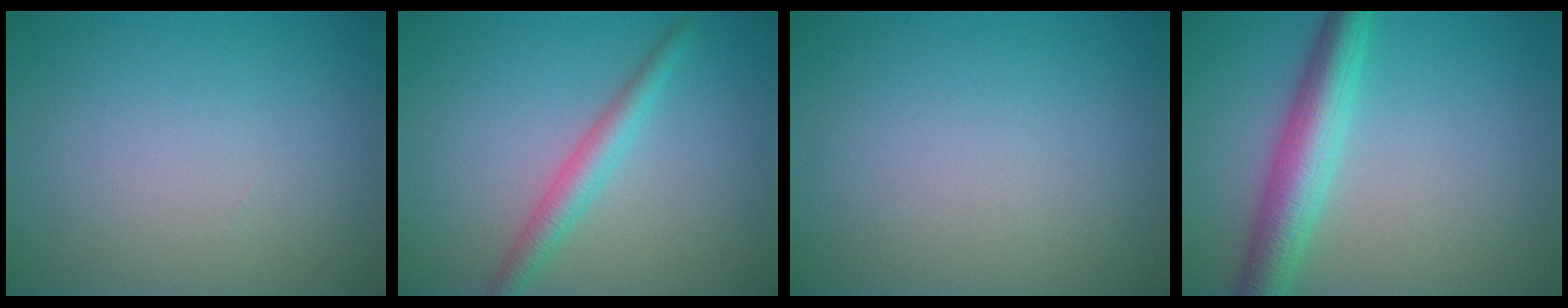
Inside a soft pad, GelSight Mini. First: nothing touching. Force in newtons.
{"total": 2.7, "press": 2.7, "slide": 0.1}
{"total": 0.0}
{"total": 5.2, "press": 5.2, "slide": 0.0}